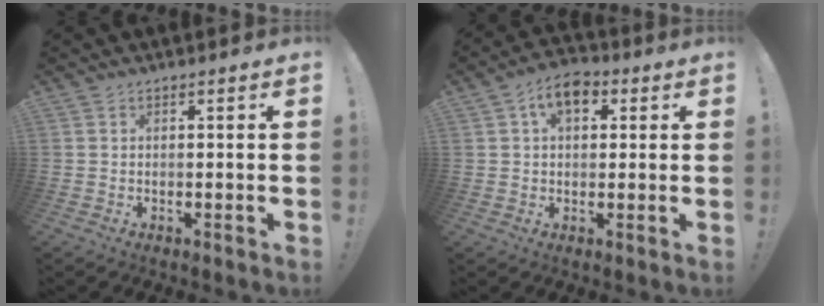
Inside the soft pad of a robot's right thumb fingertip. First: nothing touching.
{"total": 7.9, "force": [2.9, 5.1, 5.3], "torque": [-0.080, 0.005, 0.053]}